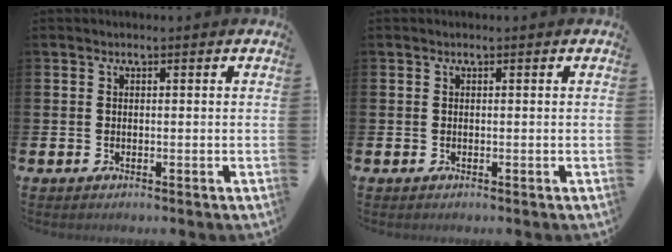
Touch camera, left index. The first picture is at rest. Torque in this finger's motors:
{"motor_torque": [0.00, 0.00, 0.00, 0.00]}